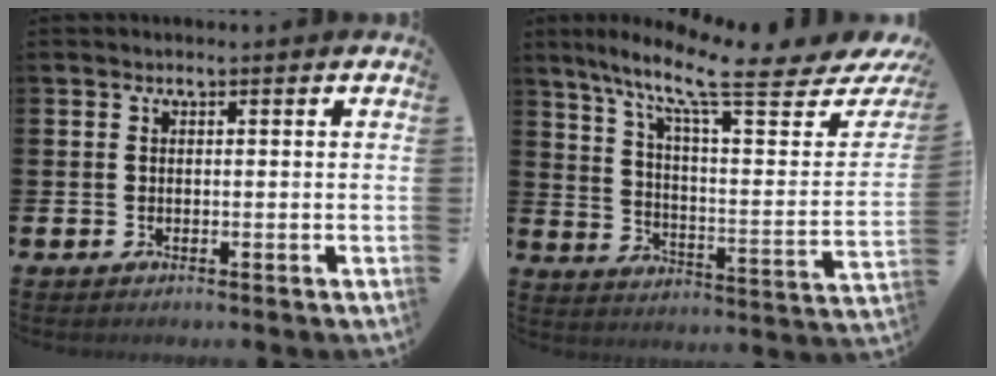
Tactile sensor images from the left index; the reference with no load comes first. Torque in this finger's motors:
{"motor_torque": [1.04, -1.10, 0.73, 0.21]}